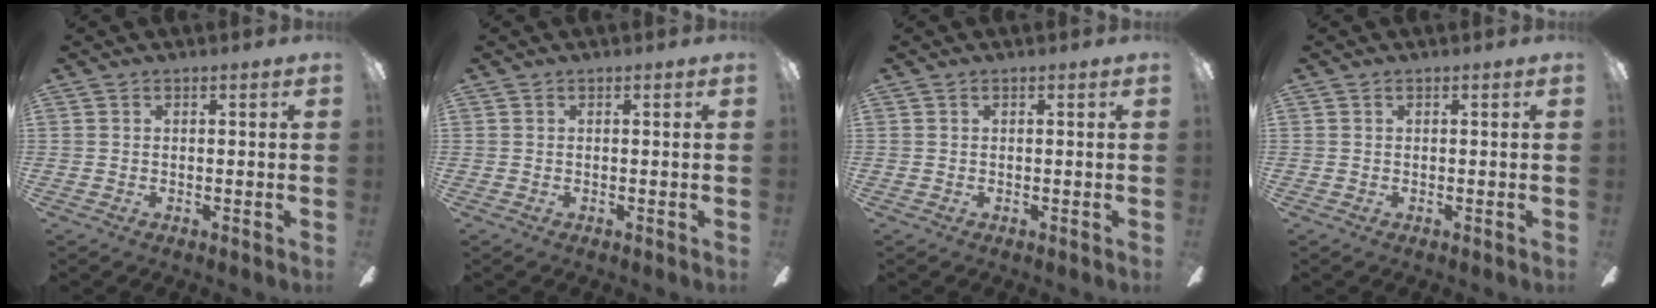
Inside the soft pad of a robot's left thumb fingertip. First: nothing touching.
{"total": 0.0}
{"total": 0.0}
{"total": 0.0}